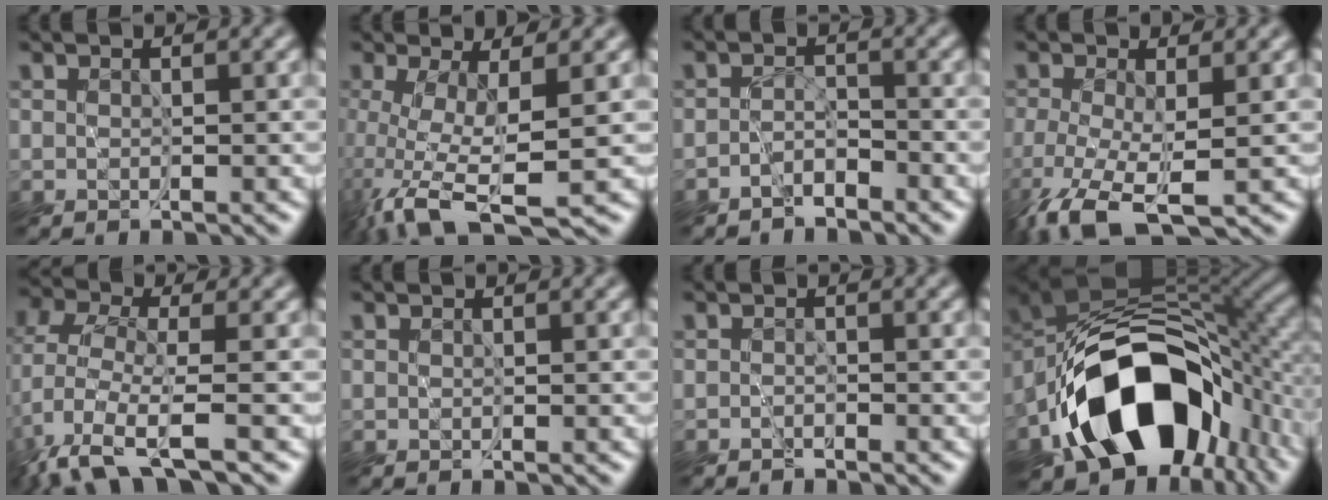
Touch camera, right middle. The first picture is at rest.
{"total": 7.2, "force": [-2.2, 1.8, 6.7], "torque": [-0.130, -0.016, -0.040]}
{"total": 1.9, "force": [-1.8, 0.5, 0.4], "torque": [-0.008, 0.005, -0.040]}
{"total": 5.5, "force": [-2.6, 2.1, 4.4], "torque": [-0.107, -0.017, -0.052]}
{"total": 5.5, "force": [-3.3, 1.5, 4.2], "torque": [-0.099, -0.009, -0.080]}
{"total": 0.0}
{"total": 0.8, "force": [-0.7, 0.4, 0.1], "torque": [-0.001, -0.001, -0.014]}
{"total": 16.0, "force": [-7.0, 9.5, 10.8], "torque": [-0.169, -0.003, -0.120]}